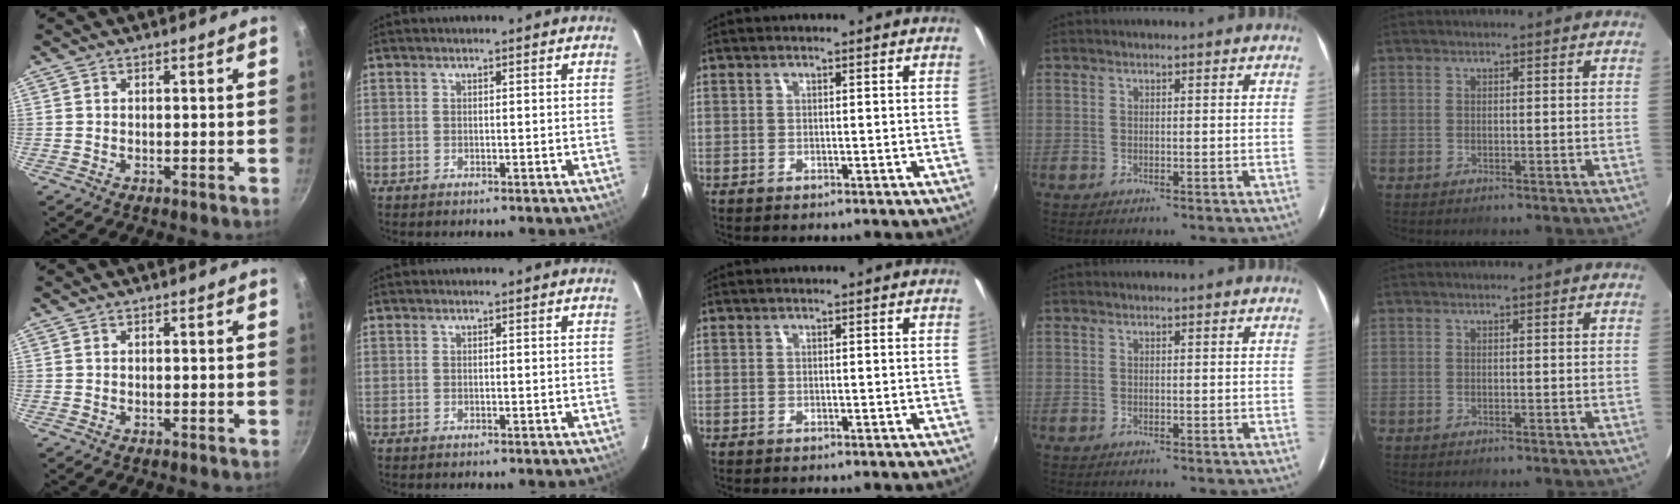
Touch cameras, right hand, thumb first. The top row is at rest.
{}